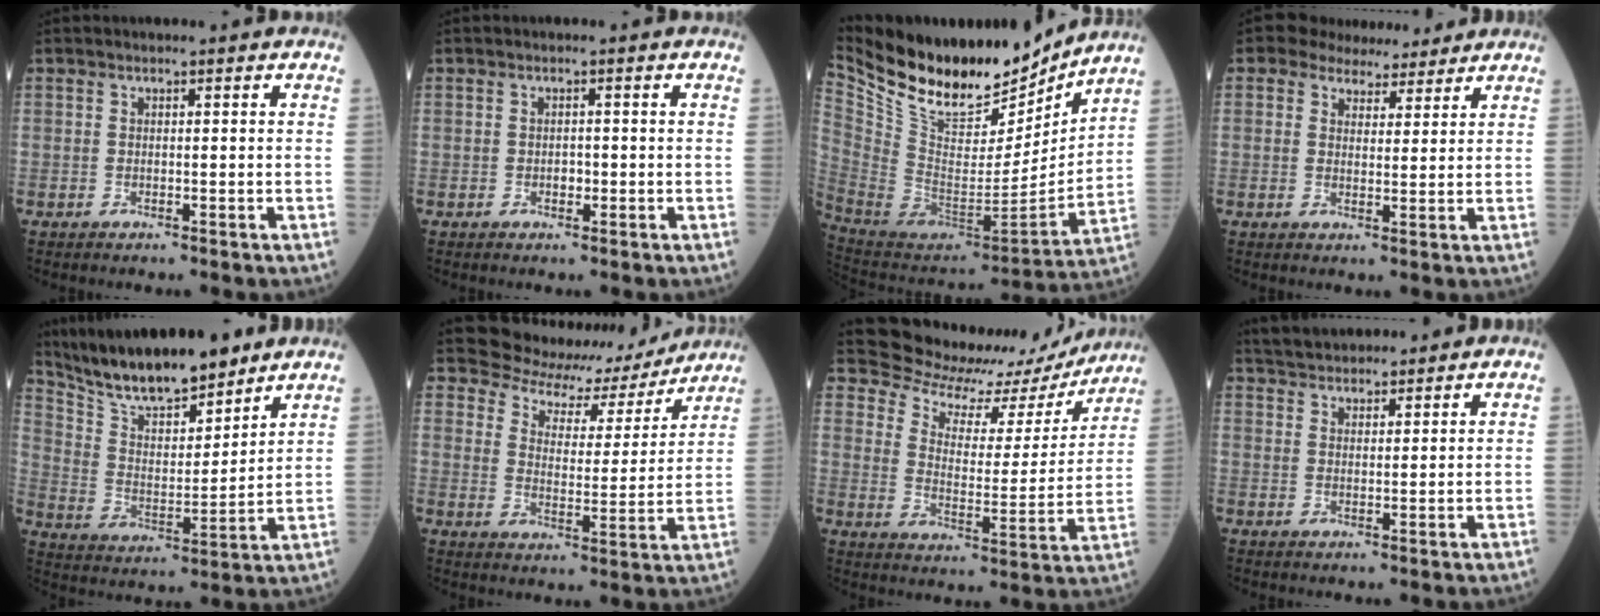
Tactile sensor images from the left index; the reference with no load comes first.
{"total": 0.9, "force": [-0.2, 0.7, 0.6], "torque": [-0.010, 0.002, -0.004]}
{"total": 22.9, "force": [19.1, 7.6, 10.2], "torque": [-0.206, -0.027, 0.332]}
{"total": 6.5, "force": [5.6, 2.9, 1.5], "torque": [-0.020, 0.007, 0.078]}
{"total": 16.3, "force": [14.2, 3.1, 7.5], "torque": [-0.136, 0.007, 0.257]}
{"total": 12.5, "force": [11.6, 4.4, 1.2], "torque": [-0.016, -0.002, 0.152]}
{"total": 16.5, "force": [16.0, 3.8, 1.7], "torque": [-0.022, -0.031, 0.208]}
{"total": 8.0, "force": [7.4, 1.8, 2.1], "torque": [-0.036, 0.030, 0.122]}